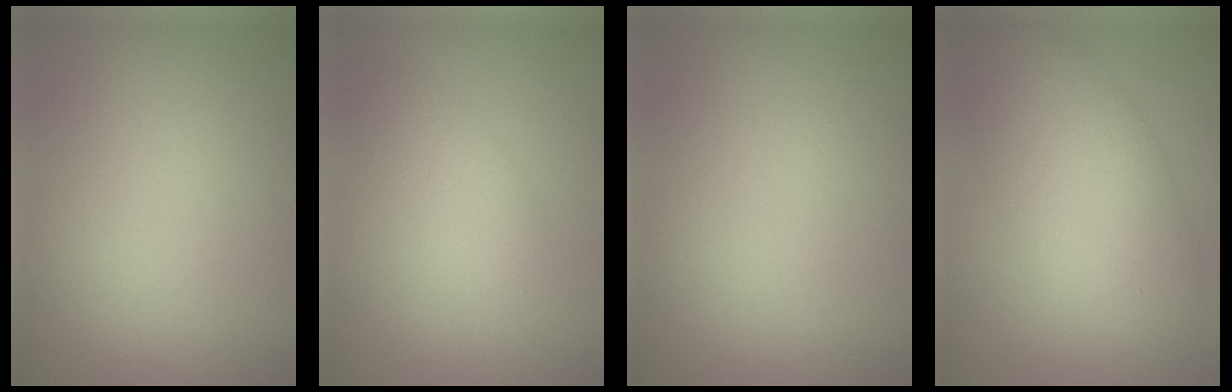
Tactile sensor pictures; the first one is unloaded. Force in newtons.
{"total": 2.9, "press": 2.8, "slide": 0.3}
{"total": 0.0}
{"total": 7.9, "press": 7.9, "slide": 0.3}